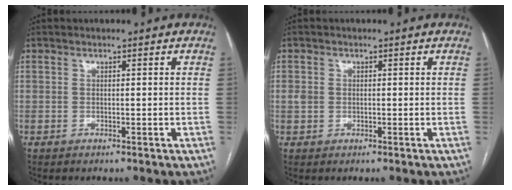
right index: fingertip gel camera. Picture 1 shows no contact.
{"total": 1.6, "force": [0.0, 1.4, 0.8], "torque": [-0.021, 0.009, 0.004]}